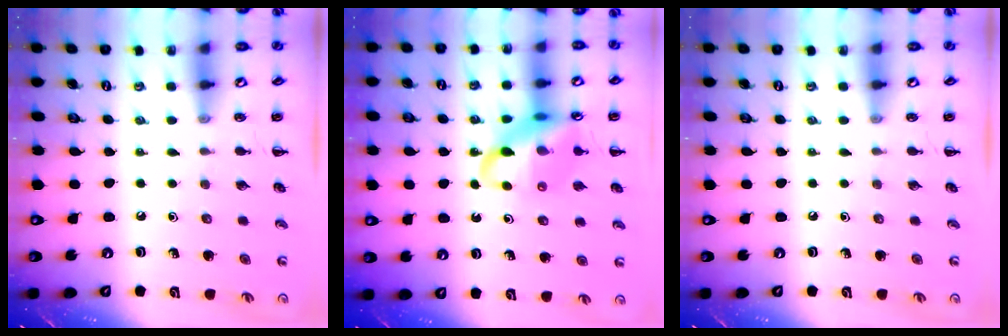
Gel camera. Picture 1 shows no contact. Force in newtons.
{"total": 15.2, "press": 14.9, "slide": 2.8}
{"total": 0.0}